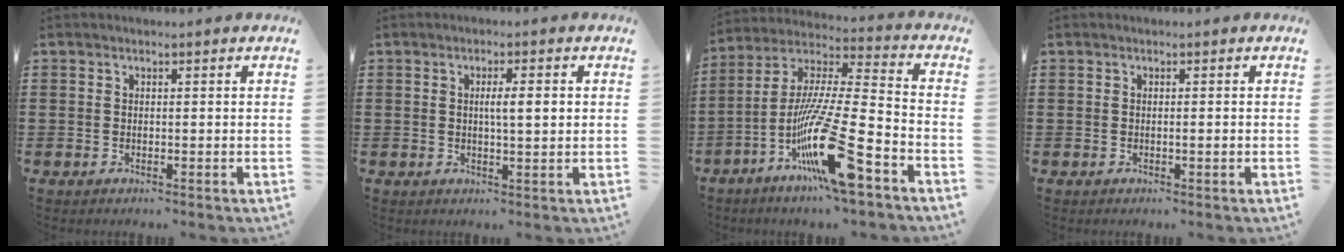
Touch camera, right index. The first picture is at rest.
{"total": 3.5, "force": [0.4, 0.6, 3.4], "torque": [-0.065, 0.001, 0.005]}
{"total": 17.9, "force": [-10.0, 1.5, 14.9], "torque": [-0.310, -0.001, -0.183]}
{"total": 0.8, "force": [-0.3, -0.1, 0.7], "torque": [-0.012, -0.004, -0.004]}